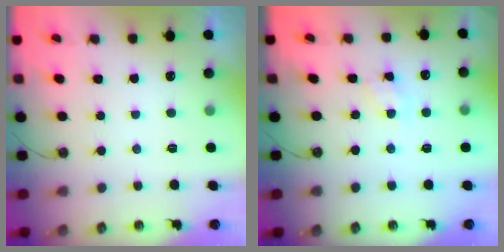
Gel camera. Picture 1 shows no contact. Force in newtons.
{"total": 4.8, "press": 4.8, "slide": 0.5}